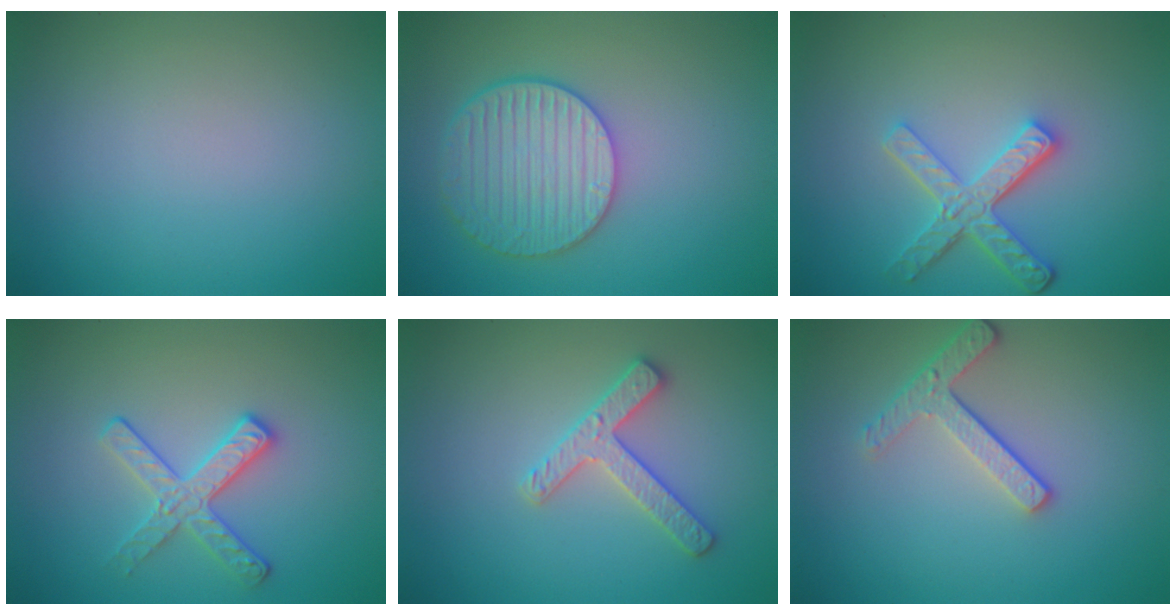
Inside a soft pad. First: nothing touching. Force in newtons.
{"total": 5.3, "press": 4.7, "slide": 2.4}
{"total": 4.2, "press": 3.3, "slide": 2.7}
{"total": 2.8, "press": 2.7, "slide": 0.5}
{"total": 2.7, "press": 2.7, "slide": 0.3}
{"total": 2.9, "press": 2.4, "slide": 1.6}